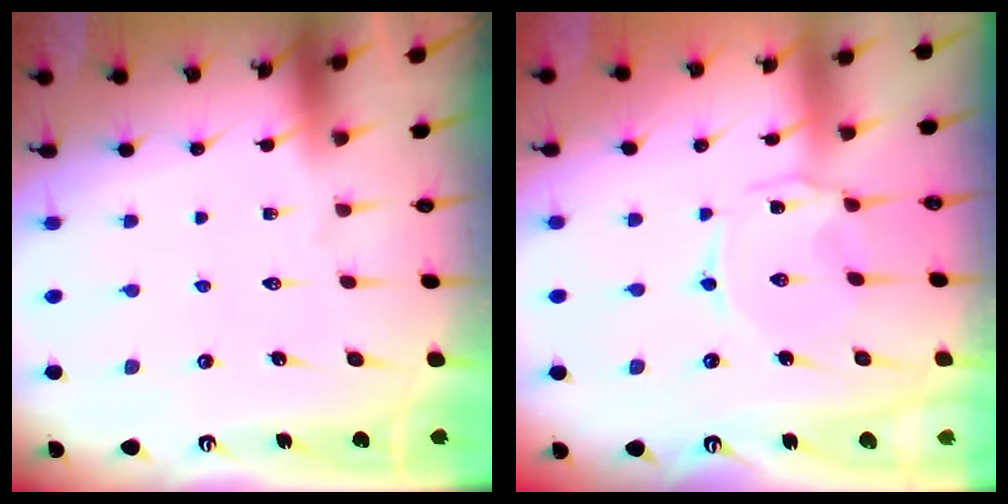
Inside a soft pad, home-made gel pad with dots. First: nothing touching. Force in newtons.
{"total": 1.1, "press": 1.0, "slide": 0.4}